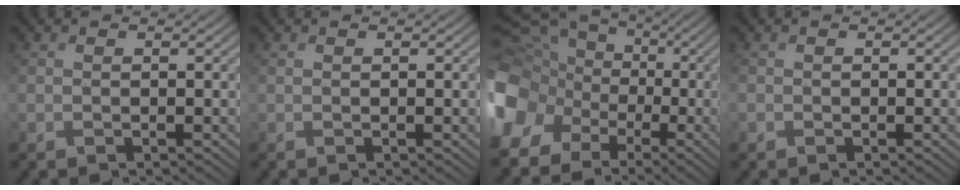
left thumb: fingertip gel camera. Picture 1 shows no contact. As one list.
[{"total": 0.0}, {"total": 17.3, "force": [-2.3, 15.0, 8.3], "torque": [-0.245, -0.031, -0.067]}, {"total": 1.1, "force": [-0.5, 1.0, 0.1], "torque": [0.000, -0.006, -0.015]}]